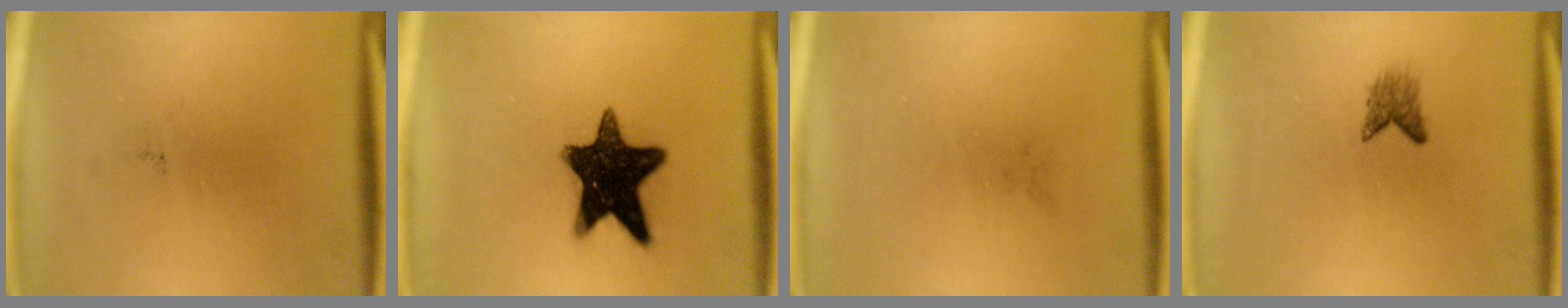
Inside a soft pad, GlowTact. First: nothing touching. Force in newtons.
{"total": 15.1}
{"total": 0.0}
{"total": 1.9}